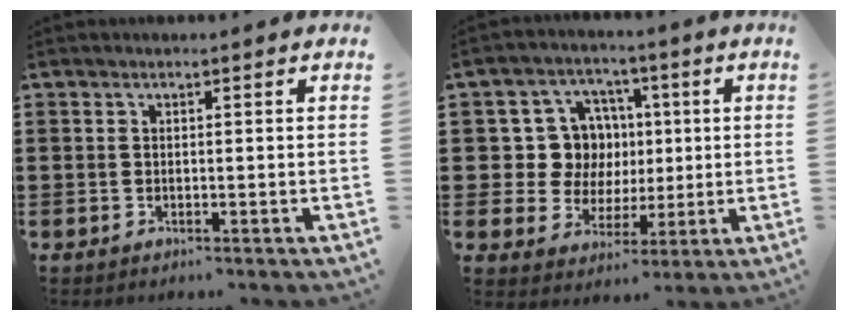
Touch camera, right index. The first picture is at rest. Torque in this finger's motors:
{"motor_torque": [0.32, 0.27, 0.39, 0.05]}